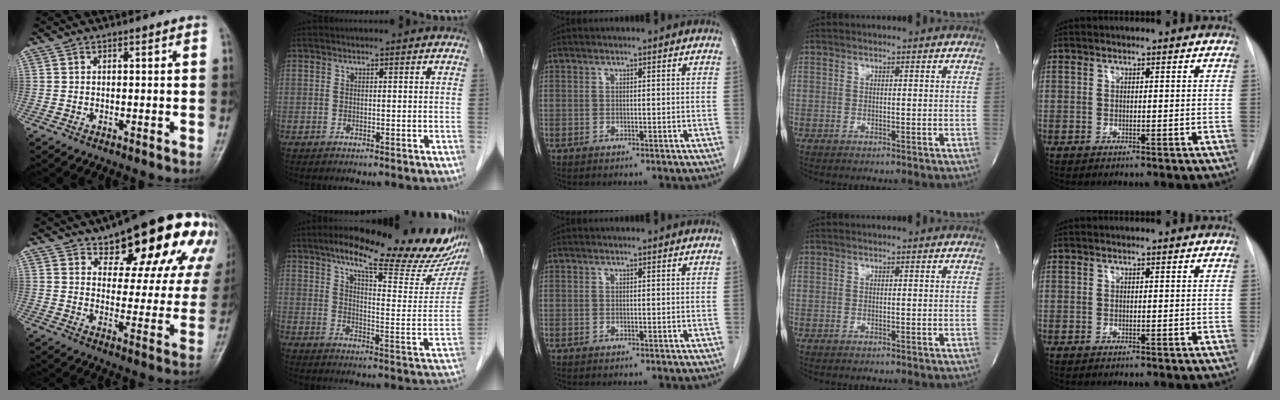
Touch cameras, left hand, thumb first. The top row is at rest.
{"thumb": {"total": 22.4, "force": [13.0, 9.1, 15.9], "torque": [-0.172, -0.032, 0.170]}, "index": {"total": 24.8, "force": [19.5, 4.6, 14.6], "torque": [-0.201, -0.012, 0.250]}}